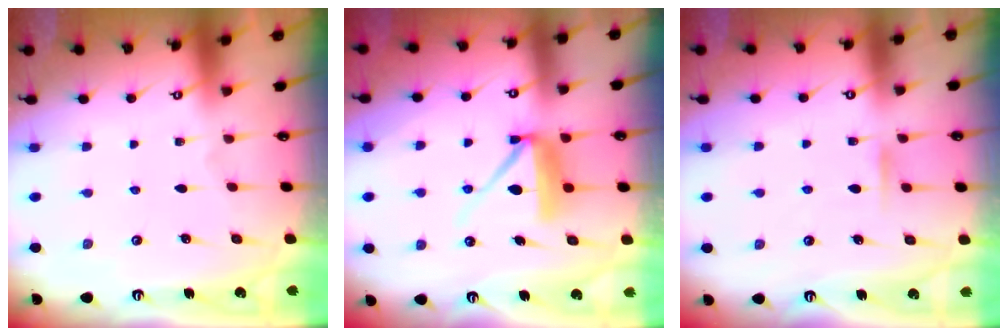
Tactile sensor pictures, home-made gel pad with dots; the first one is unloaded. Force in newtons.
{"total": 9.5, "press": 9.4, "slide": 0.5}
{"total": 5.5, "press": 5.5, "slide": 0.5}